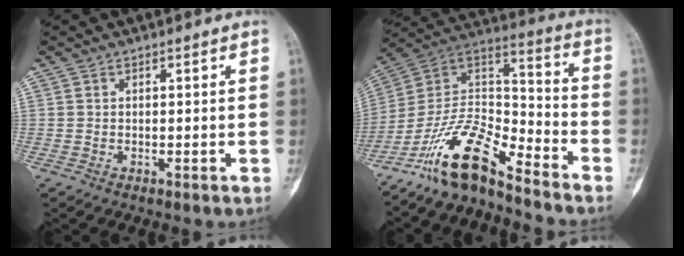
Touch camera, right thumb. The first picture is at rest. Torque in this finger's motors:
{"motor_torque": [0.64, 0.64, 1.52, -1.28, 0.34]}